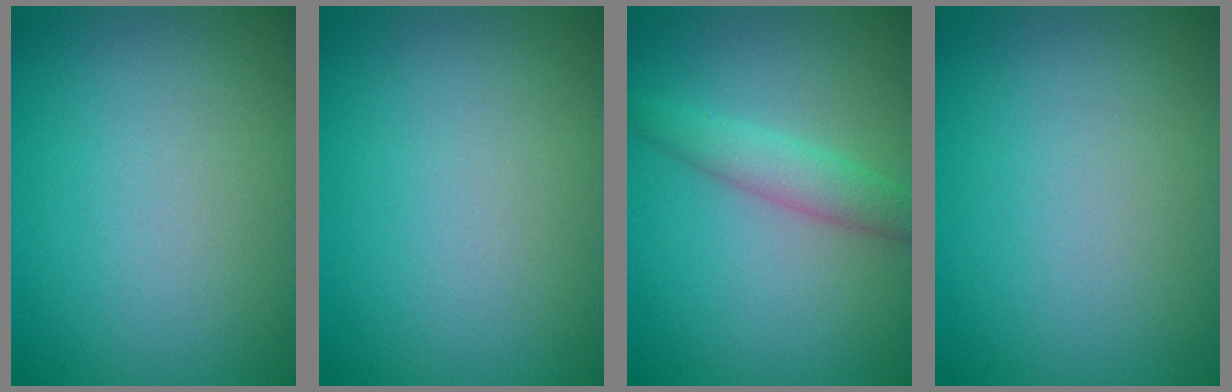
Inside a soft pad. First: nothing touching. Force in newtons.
{"total": 0.0}
{"total": 2.7, "press": 2.7, "slide": 0.0}
{"total": 0.0}